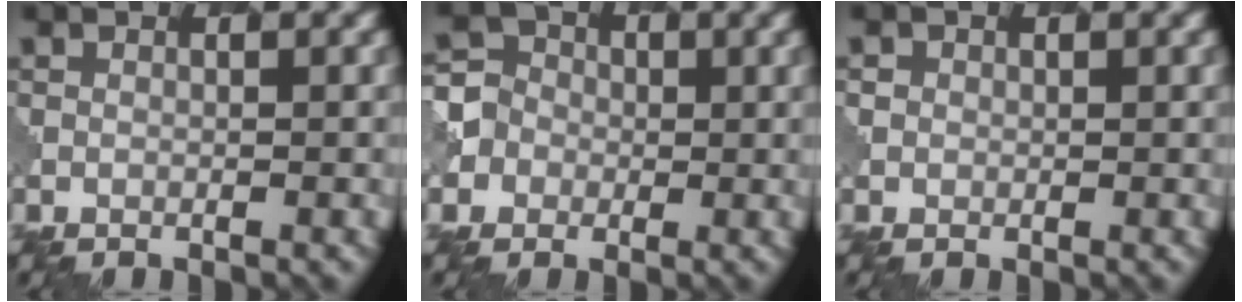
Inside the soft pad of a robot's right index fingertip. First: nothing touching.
{"total": 4.6, "force": [-1.1, 4.4, 0.5], "torque": [0.008, 0.009, -0.036]}
{"total": 1.0, "force": [0.2, 0.9, -0.1], "torque": [0.005, -0.005, 0.006]}